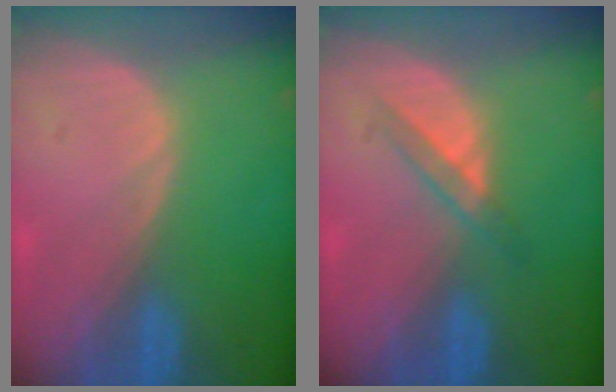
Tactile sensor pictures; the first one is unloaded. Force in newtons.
{"total": 2.9, "press": 2.8, "slide": 1.0}